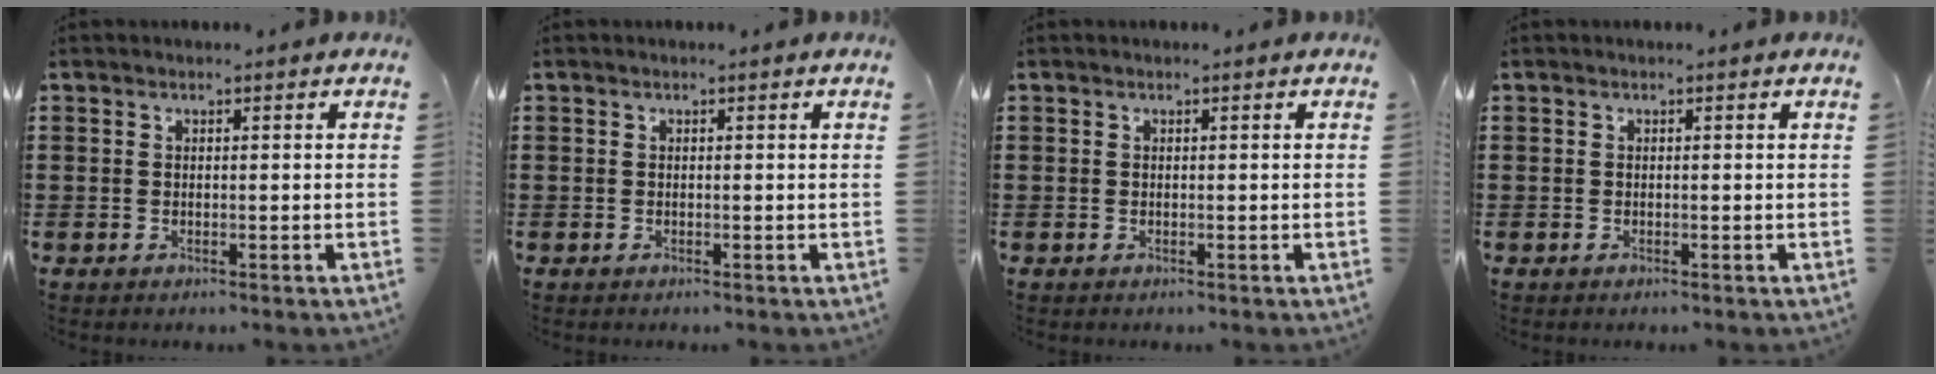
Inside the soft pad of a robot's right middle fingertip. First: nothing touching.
{"total": 0.0}
{"total": 0.0}
{"total": 0.0}